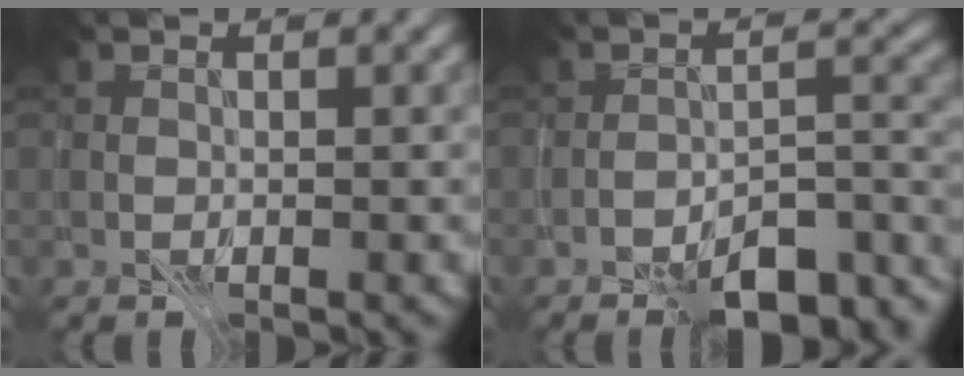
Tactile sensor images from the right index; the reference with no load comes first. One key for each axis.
{"total": 8.1, "fx": -5.7, "fy": 2.6, "fz": 5.1, "tx": -0.061, "ty": 0.013, "tz": -0.092}